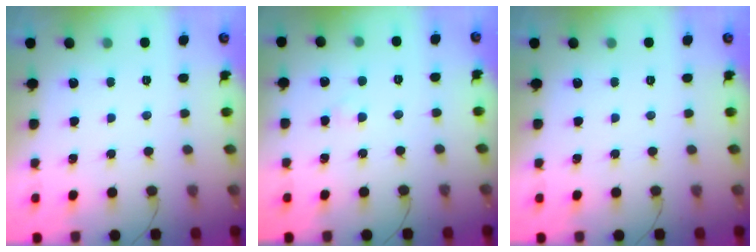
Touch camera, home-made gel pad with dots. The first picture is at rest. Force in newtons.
{"total": 1.5, "press": 1.2, "slide": 0.8}
{"total": 0.0}